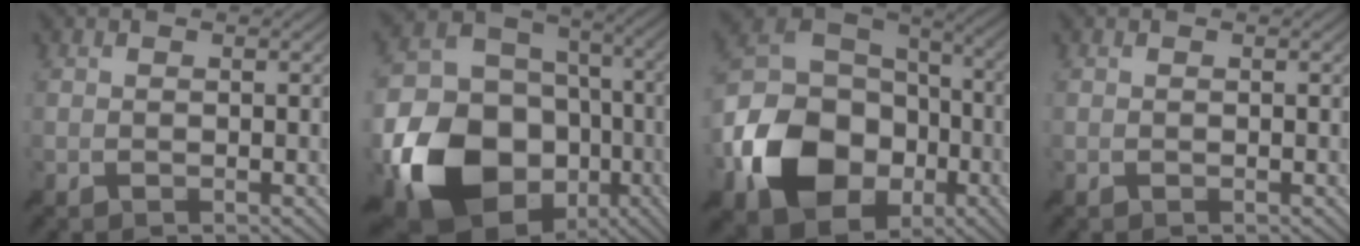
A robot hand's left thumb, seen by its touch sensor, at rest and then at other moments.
{"total": 18.5, "force": [-6.9, 13.9, 10.2], "torque": [-0.227, -0.053, -0.115]}
{"total": 16.4, "force": [-6.4, 12.0, 9.1], "torque": [-0.226, -0.037, -0.119]}
{"total": 0.0}